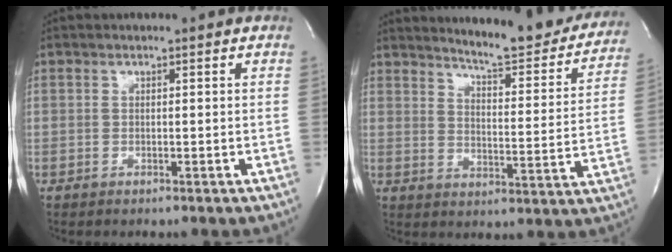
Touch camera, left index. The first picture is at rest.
{"total": 17.8, "force": [16.5, 2.4, 6.0], "torque": [-0.074, -0.059, 0.201]}